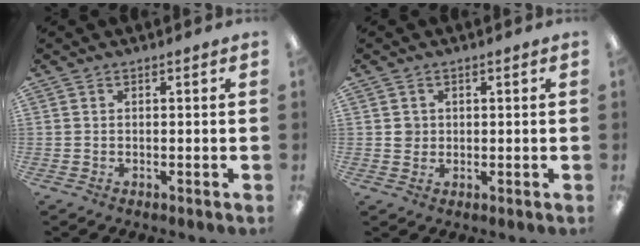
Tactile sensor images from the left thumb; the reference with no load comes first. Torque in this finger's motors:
{"motor_torque": [0.42, 0.39, 0.37, -0.09, 0.00]}